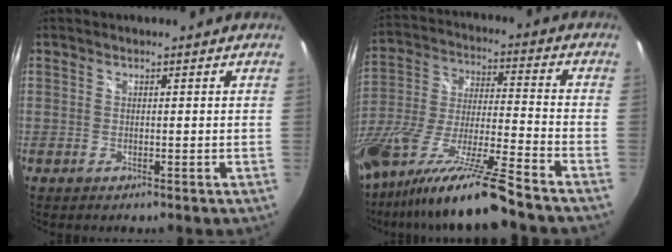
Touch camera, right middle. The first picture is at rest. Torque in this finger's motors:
{"motor_torque": [1.40, -0.74, 0.83, 0.21]}